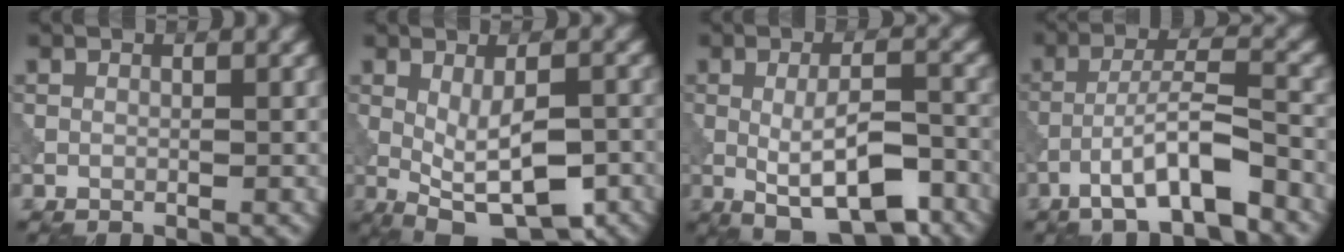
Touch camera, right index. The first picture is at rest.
{"total": 7.4, "force": [-2.0, 2.7, 6.6], "torque": [-0.107, -0.010, -0.023]}
{"total": 7.4, "force": [-2.4, 2.5, 6.5], "torque": [-0.106, -0.005, -0.036]}
{"total": 6.2, "force": [-3.6, 1.0, 4.9], "torque": [-0.084, 0.015, -0.064]}